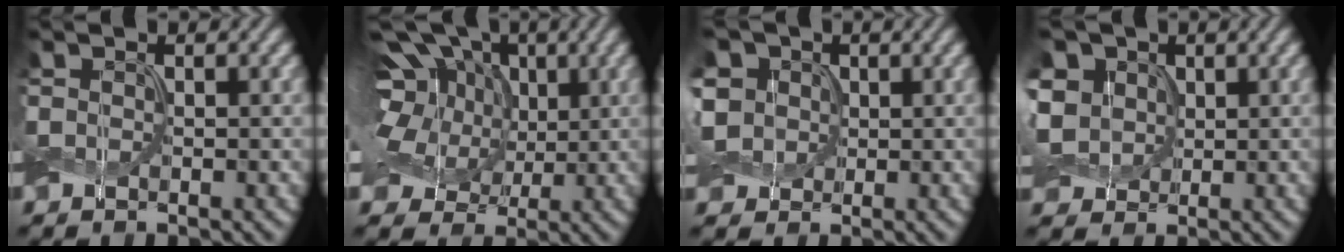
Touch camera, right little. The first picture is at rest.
{"total": 15.2, "force": [5.0, 11.1, 9.2], "torque": [-0.178, 0.043, 0.065]}
{"total": 5.2, "force": [1.1, 4.5, 2.4], "torque": [-0.084, 0.027, 0.009]}
{"total": 5.7, "force": [1.5, 4.7, 2.8], "torque": [-0.094, 0.030, 0.015]}